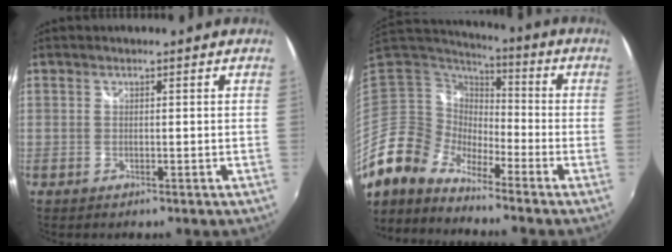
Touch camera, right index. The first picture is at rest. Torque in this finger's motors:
{"motor_torque": [0.02, -0.12, -0.55, -0.21]}